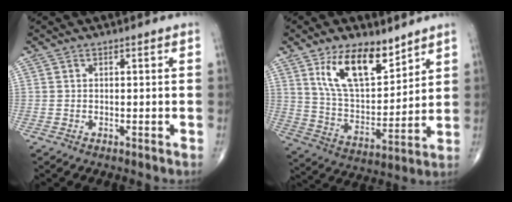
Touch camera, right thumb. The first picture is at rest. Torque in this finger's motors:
{"motor_torque": [0.30, 0.62, 0.30, -0.05, 0.27]}